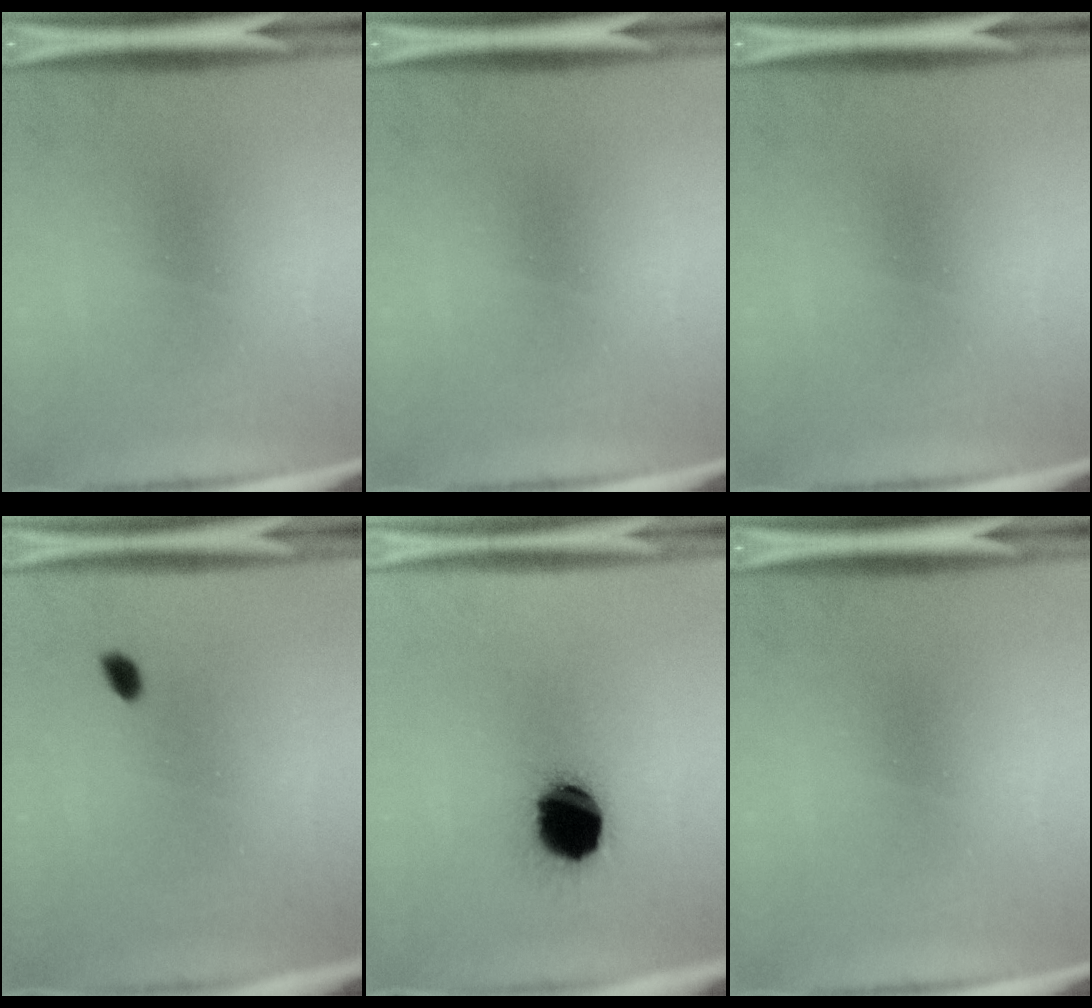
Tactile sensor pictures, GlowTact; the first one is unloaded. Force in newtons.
{"total": 0.0}
{"total": 0.0}
{"total": 1.4}
{"total": 16.7}
{"total": 0.0}